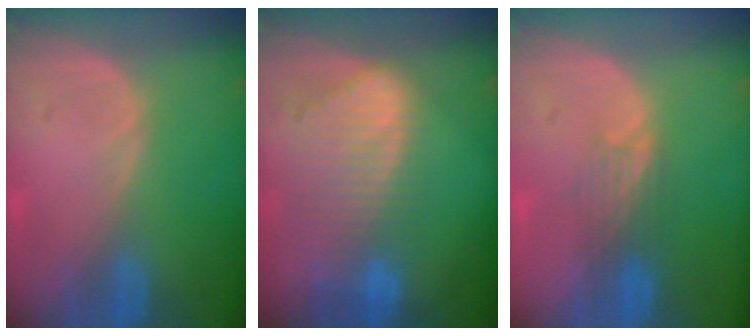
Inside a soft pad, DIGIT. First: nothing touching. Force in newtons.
{"total": 9.3, "press": 8.1, "slide": 4.4}
{"total": 3.5, "press": 3.1, "slide": 1.6}